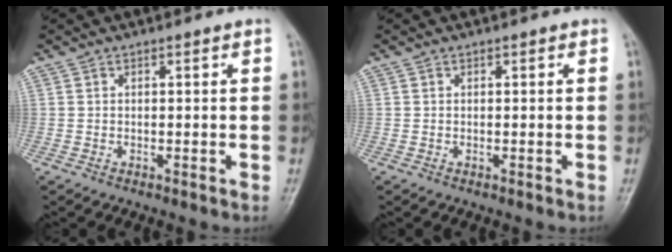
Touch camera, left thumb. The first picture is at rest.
{"total": 0.0}